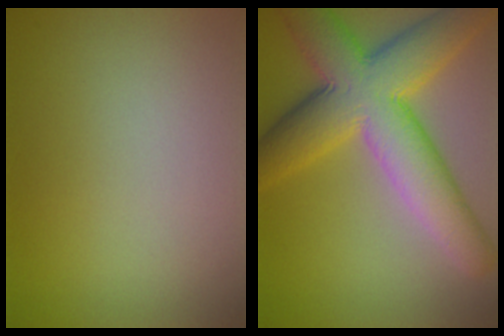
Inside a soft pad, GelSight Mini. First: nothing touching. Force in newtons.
{"total": 10.6, "press": 10.6, "slide": 0.3}